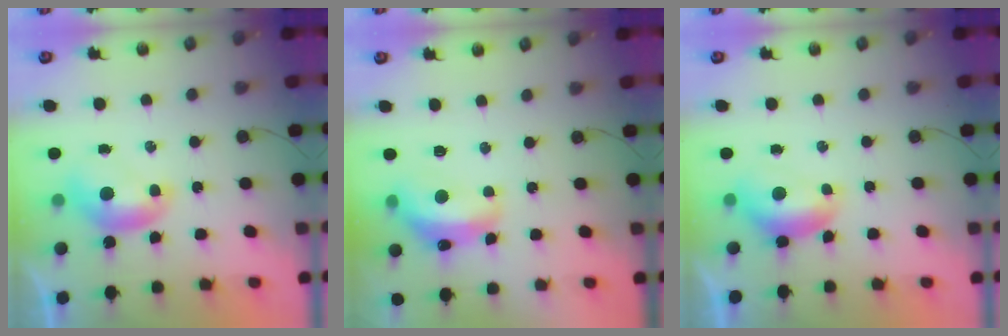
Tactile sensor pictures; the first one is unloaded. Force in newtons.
{"total": 6.6, "press": 6.6, "slide": 0.9}
{"total": 1.4, "press": 1.0, "slide": 0.9}